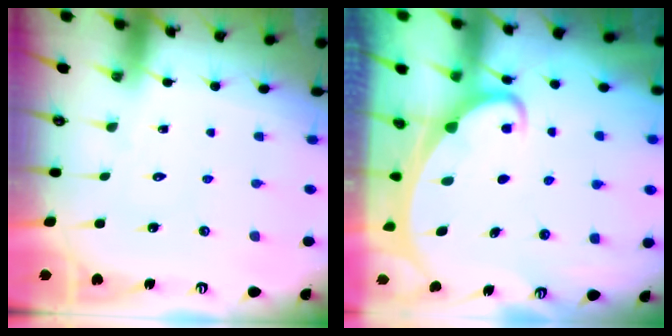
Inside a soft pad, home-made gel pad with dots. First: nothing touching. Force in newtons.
{"total": 2.3, "press": 2.3, "slide": 0.3}